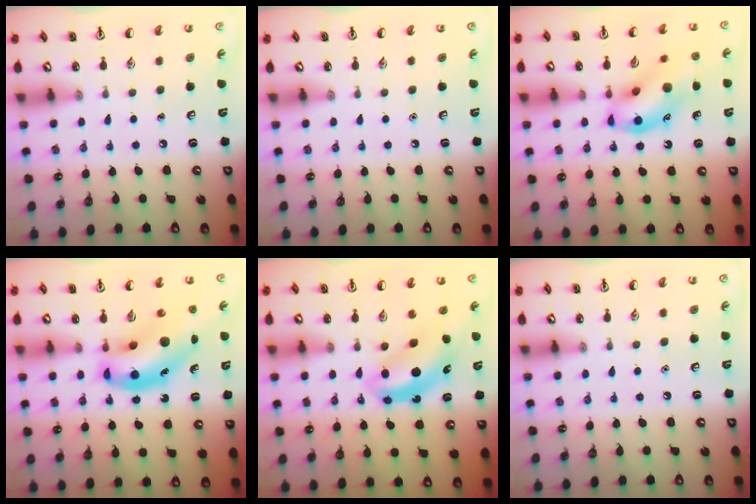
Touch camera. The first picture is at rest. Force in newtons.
{"total": 0.0}
{"total": 13.5, "press": 13.3, "slide": 1.8}
{"total": 14.0, "press": 13.4, "slide": 3.8}
{"total": 5.3, "press": 5.2, "slide": 1.2}
{"total": 0.0}